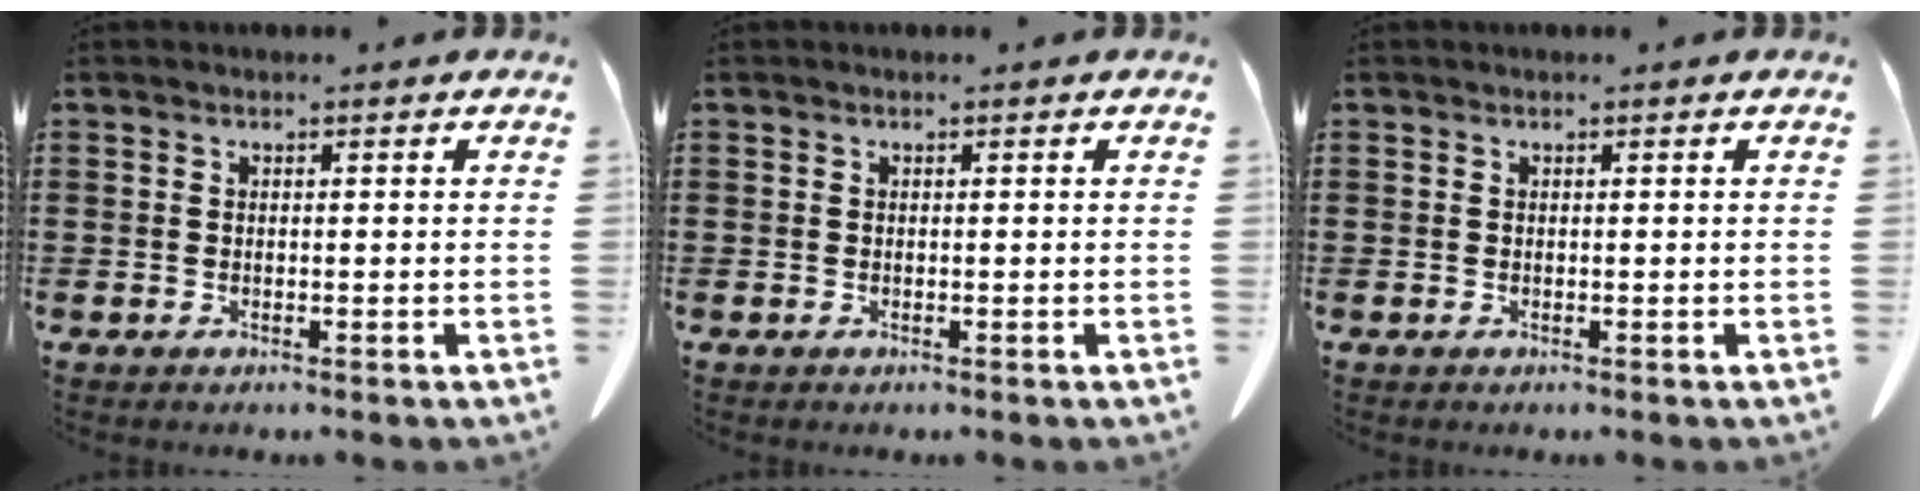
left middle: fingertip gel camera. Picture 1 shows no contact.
{"total": 0.0}
{"total": 0.0}